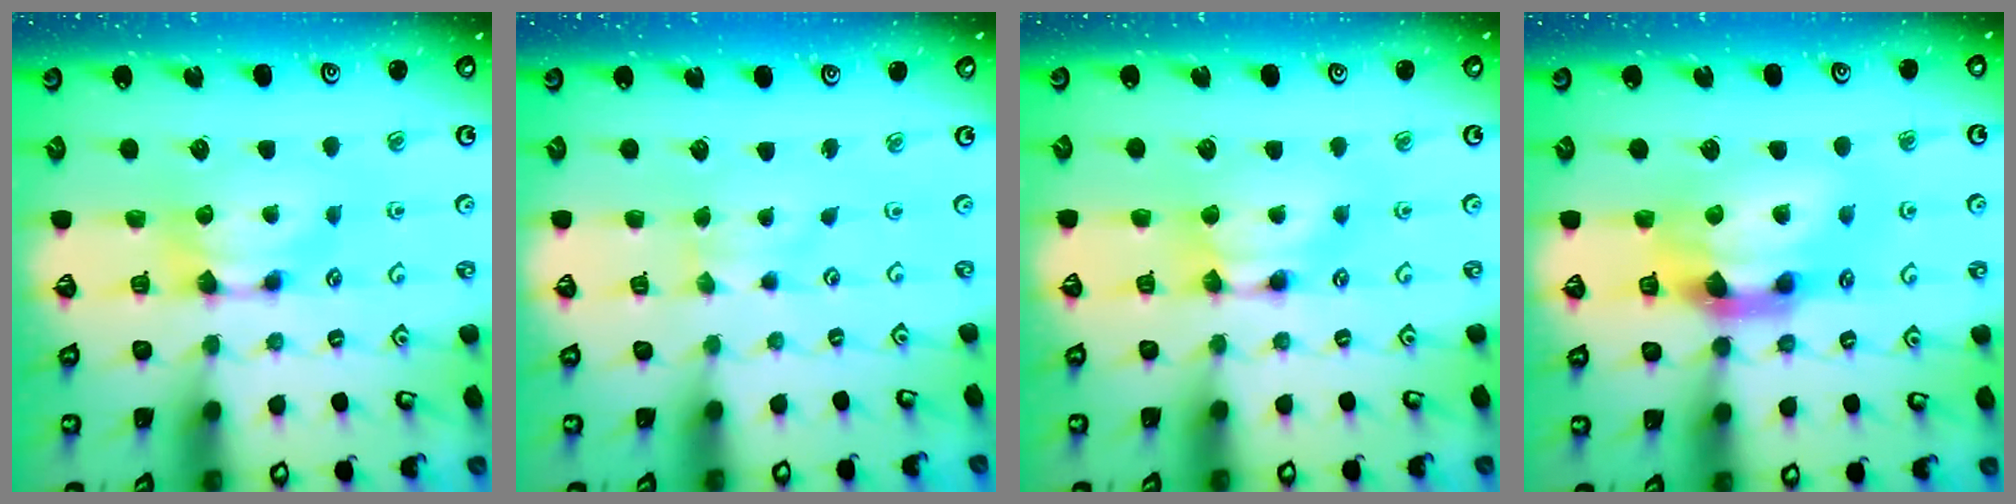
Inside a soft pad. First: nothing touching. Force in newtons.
{"total": 1.0, "press": 0.9, "slide": 0.3}
{"total": 1.6, "press": 1.5, "slide": 0.2}
{"total": 5.3, "press": 5.0, "slide": 1.8}